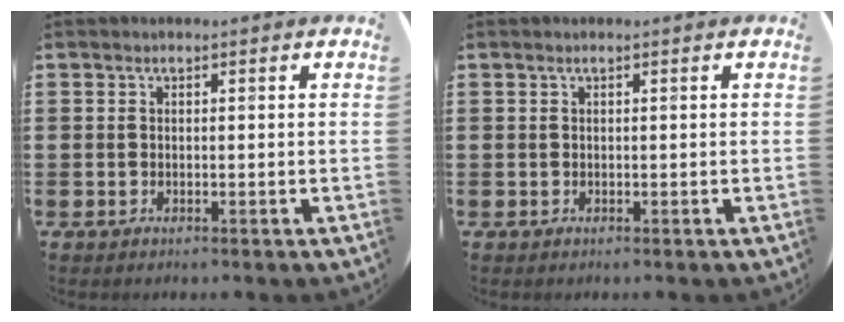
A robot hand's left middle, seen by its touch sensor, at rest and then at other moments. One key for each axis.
{"total": 0.0}